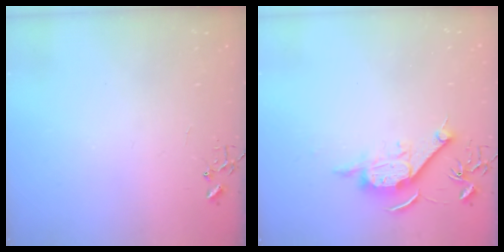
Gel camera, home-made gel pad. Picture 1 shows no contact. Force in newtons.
{"total": 11.3, "press": 11.3, "slide": 0.5}